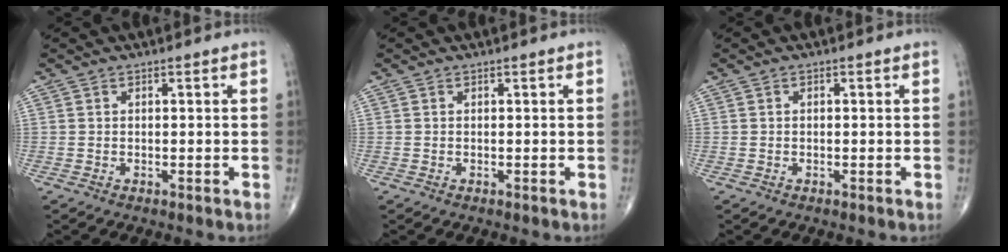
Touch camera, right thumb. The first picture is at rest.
{"total": 0.0}
{"total": 0.0}